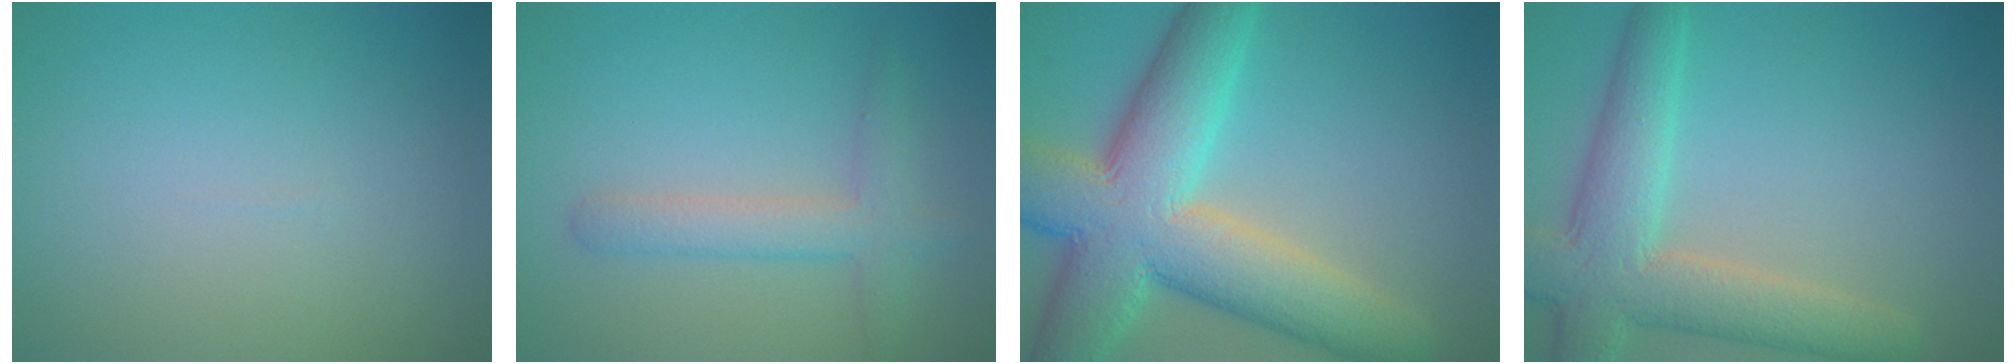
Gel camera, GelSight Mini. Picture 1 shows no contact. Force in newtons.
{"total": 2.8, "press": 2.8, "slide": 0.1}
{"total": 12.2, "press": 12.2, "slide": 0.5}
{"total": 6.9, "press": 6.9, "slide": 0.6}